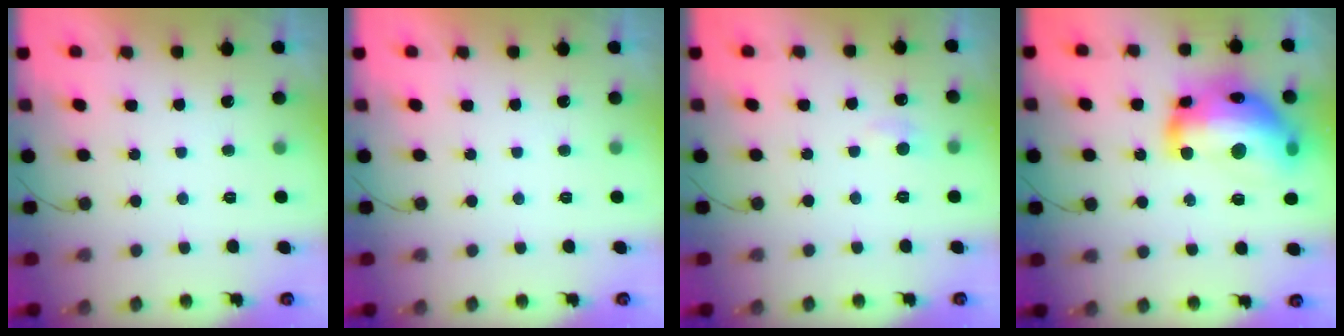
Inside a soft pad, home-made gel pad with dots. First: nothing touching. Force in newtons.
{"total": 0.0}
{"total": 5.6, "press": 5.5, "slide": 0.7}
{"total": 24.3, "press": 24.2, "slide": 1.8}